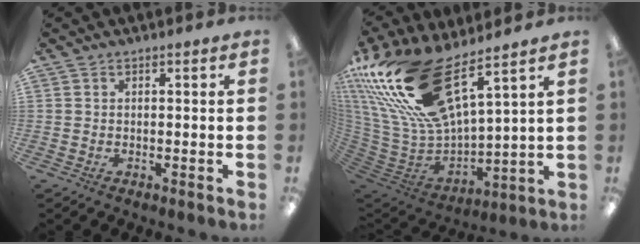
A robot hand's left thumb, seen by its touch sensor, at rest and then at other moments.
{"total": 26.8, "force": [17.8, 10.4, 17.1], "torque": [-0.330, -0.112, 0.322]}